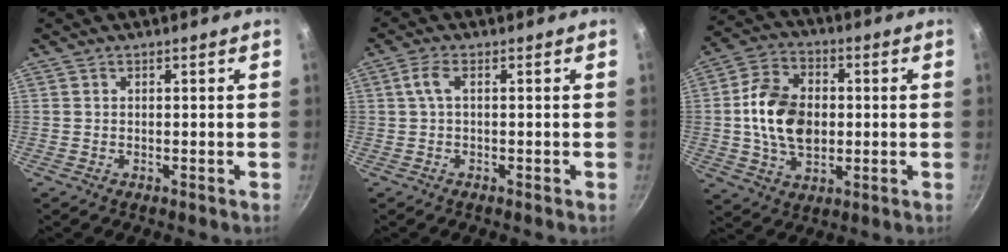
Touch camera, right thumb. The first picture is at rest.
{"total": 2.8, "force": [-0.1, 0.8, 2.7], "torque": [-0.067, 0.007, -0.003]}
{"total": 14.1, "force": [0.1, 9.7, 10.2], "torque": [-0.161, 0.011, -0.005]}